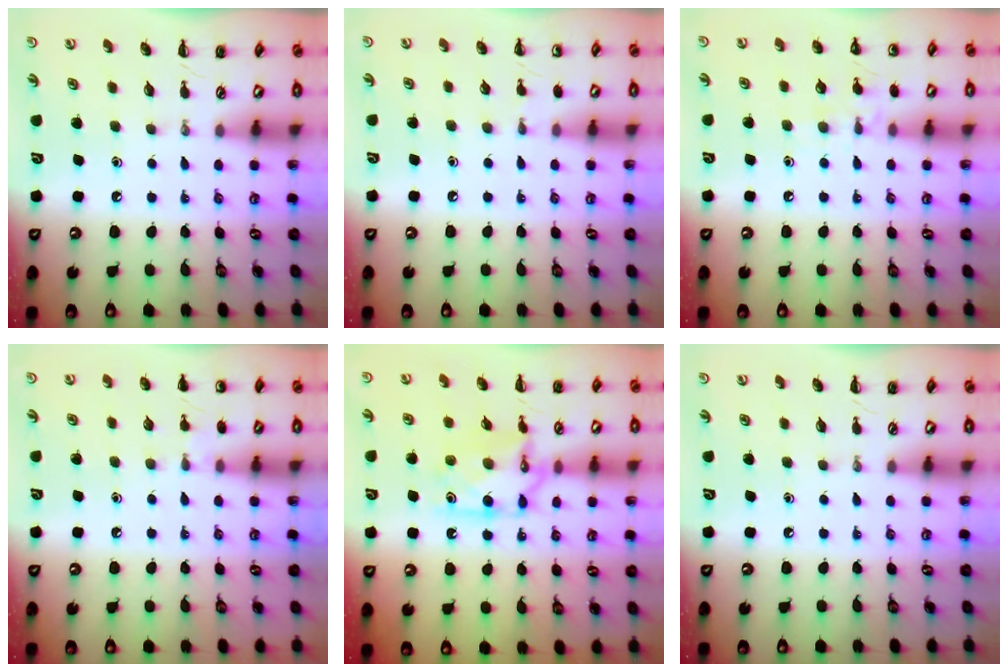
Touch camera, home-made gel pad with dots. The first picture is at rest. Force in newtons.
{"total": 4.3, "press": 4.1, "slide": 1.3}
{"total": 8.3, "press": 8.0, "slide": 1.9}
{"total": 5.8, "press": 5.5, "slide": 1.8}
{"total": 10.2, "press": 10.2, "slide": 0.9}
{"total": 0.0}